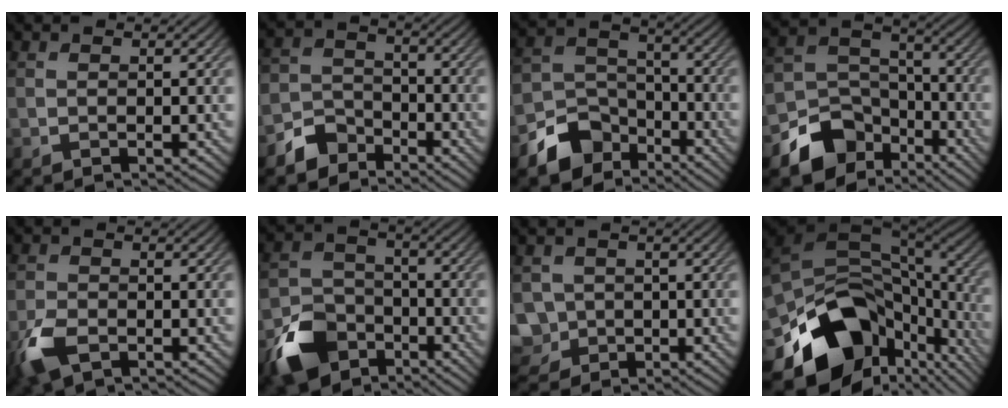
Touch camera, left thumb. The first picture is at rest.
{"total": 6.0, "force": [-4.3, 3.8, 1.5], "torque": [-0.033, 0.000, -0.101]}
{"total": 10.0, "force": [-6.4, 6.7, 4.0], "torque": [-0.091, -0.021, -0.120]}
{"total": 11.4, "force": [-6.8, 7.7, 4.9], "torque": [-0.120, -0.023, -0.119]}
{"total": 5.2, "force": [-2.7, 2.8, 3.4], "torque": [-0.081, -0.008, -0.060]}
{"total": 10.0, "force": [-5.6, 6.8, 4.8], "torque": [-0.109, -0.019, -0.121]}
{"total": 6.1, "force": [-1.8, 5.6, 1.6], "torque": [-0.051, -0.019, -0.047]}
{"total": 18.6, "force": [-6.7, 12.1, 12.5], "torque": [-0.232, -0.048, -0.078]}